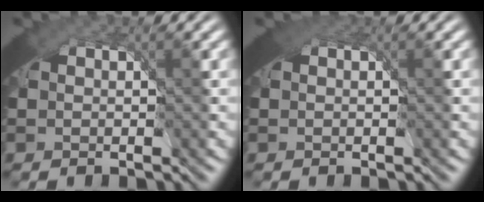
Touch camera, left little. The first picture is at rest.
{"total": 1.5, "force": [0.8, 0.9, 0.9], "torque": [-0.017, -0.003, 0.014]}